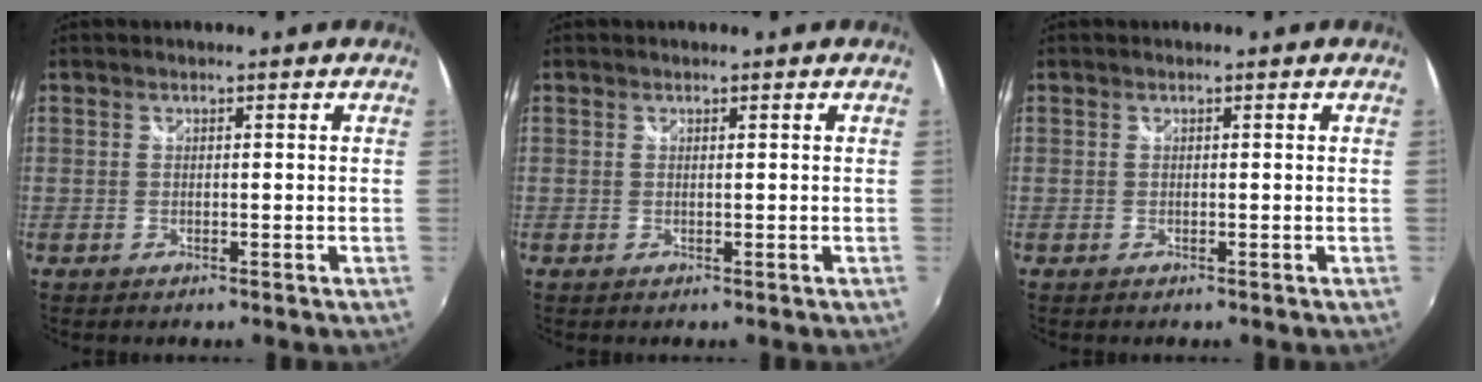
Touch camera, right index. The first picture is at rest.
{"total": 0.0}
{"total": 0.0}